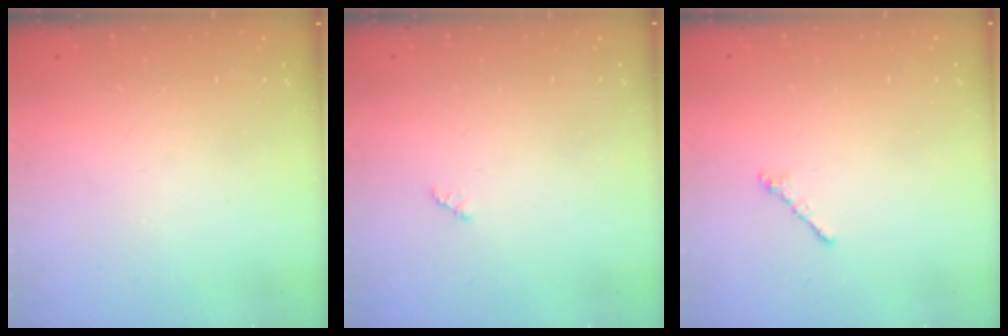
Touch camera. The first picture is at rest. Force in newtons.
{"total": 2.8, "press": 2.8, "slide": 0.4}
{"total": 0.9, "press": 0.7, "slide": 0.5}